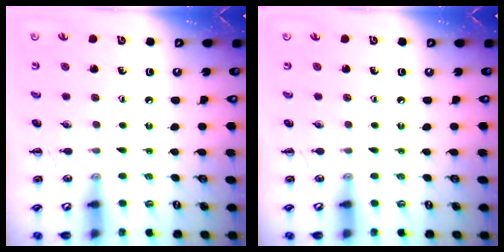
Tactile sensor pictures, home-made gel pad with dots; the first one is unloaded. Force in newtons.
{"total": 0.0}